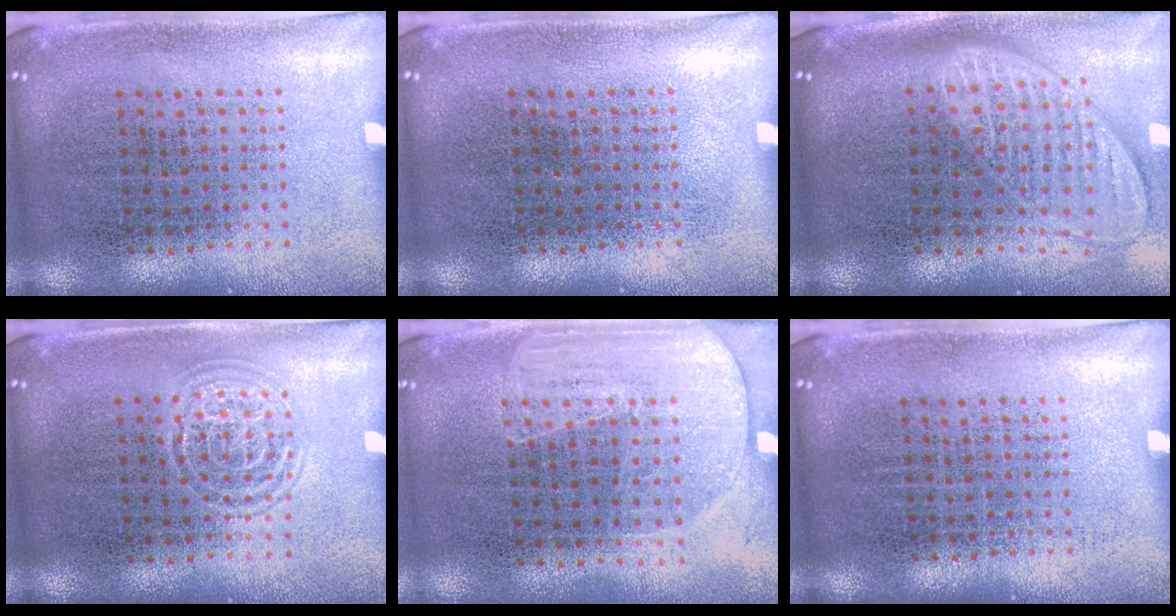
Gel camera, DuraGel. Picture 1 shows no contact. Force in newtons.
{"total": 0.0}
{"total": 1.9, "press": 1.5, "slide": 1.1}
{"total": 1.4, "press": 1.3, "slide": 0.2}
{"total": 1.6, "press": 1.4, "slide": 0.8}
{"total": 0.0}